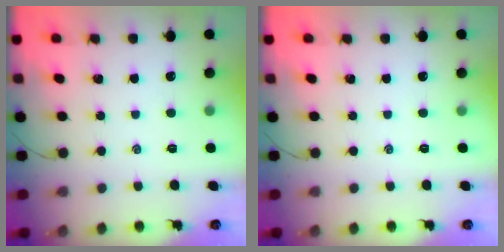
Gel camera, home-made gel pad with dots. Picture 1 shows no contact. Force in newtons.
{"total": 0.0}